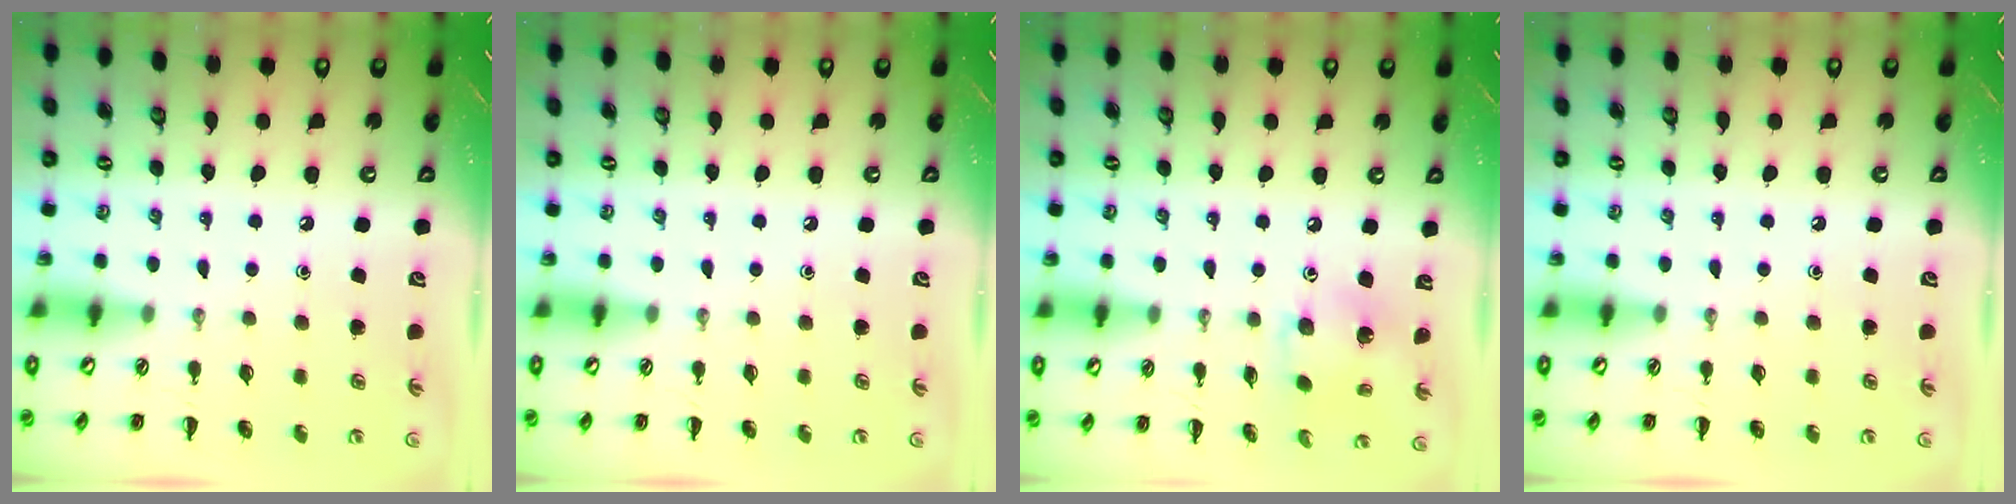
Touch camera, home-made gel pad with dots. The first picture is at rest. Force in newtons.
{"total": 0.0}
{"total": 5.3, "press": 5.2, "slide": 0.8}
{"total": 0.0}